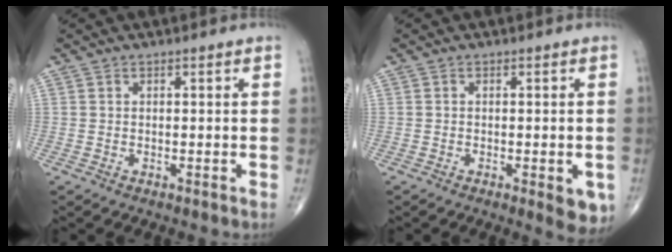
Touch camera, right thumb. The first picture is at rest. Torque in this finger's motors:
{"motor_torque": [0.80, 1.07, -0.02, -0.08, 0.17]}